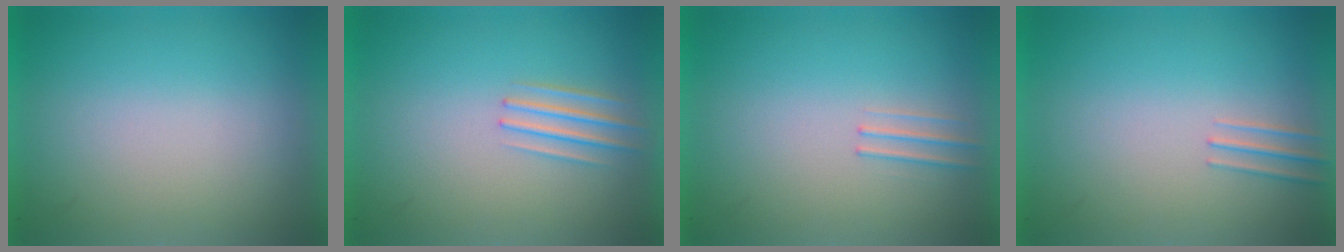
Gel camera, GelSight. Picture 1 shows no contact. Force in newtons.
{"total": 1.9}
{"total": 1.1}
{"total": 1.0}